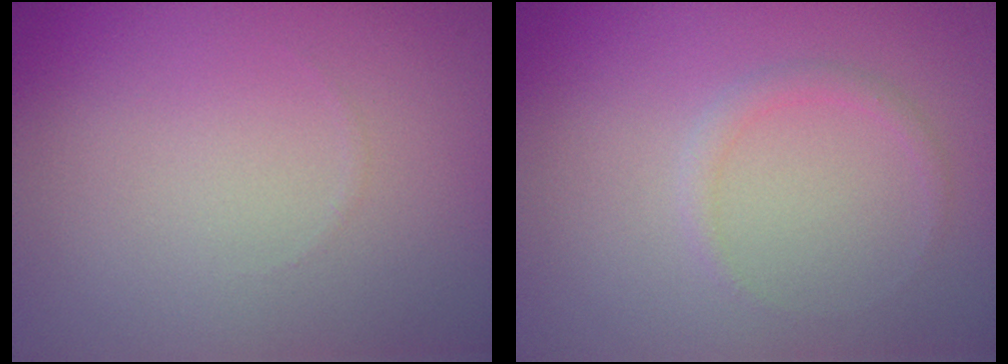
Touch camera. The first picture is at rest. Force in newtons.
{"total": 1.0, "press": 1.0, "slide": 0.1}